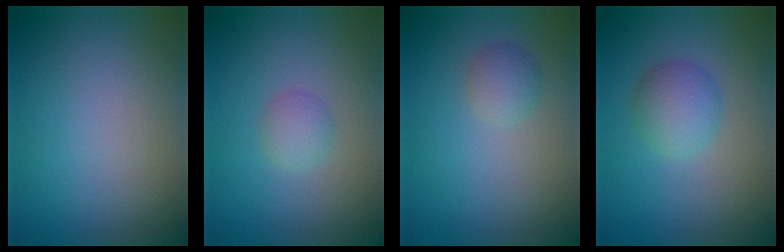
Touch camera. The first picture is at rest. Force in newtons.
{"total": 1.6, "press": 1.6, "slide": 0.0}
{"total": 1.6, "press": 1.6, "slide": 0.0}
{"total": 2.9, "press": 2.9, "slide": 0.1}